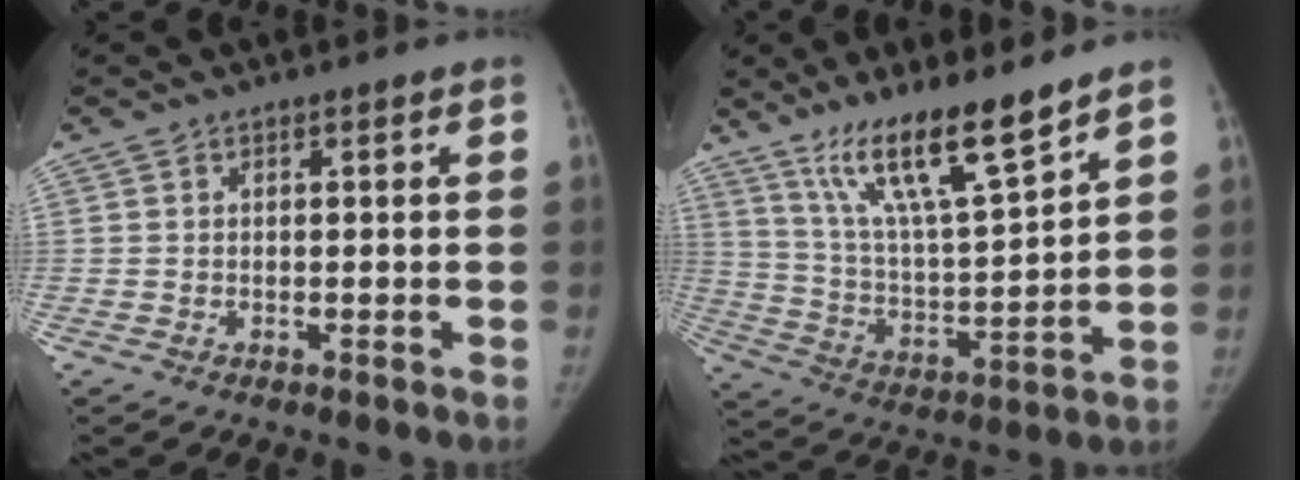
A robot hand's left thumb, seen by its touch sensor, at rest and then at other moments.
{"total": 15.5, "force": [11.5, 2.1, 10.2], "torque": [-0.164, -0.073, 0.215]}